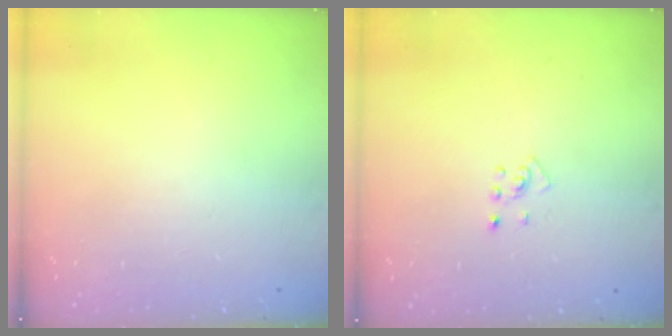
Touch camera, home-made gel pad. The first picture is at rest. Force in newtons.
{"total": 2.7, "press": 2.7, "slide": 0.5}